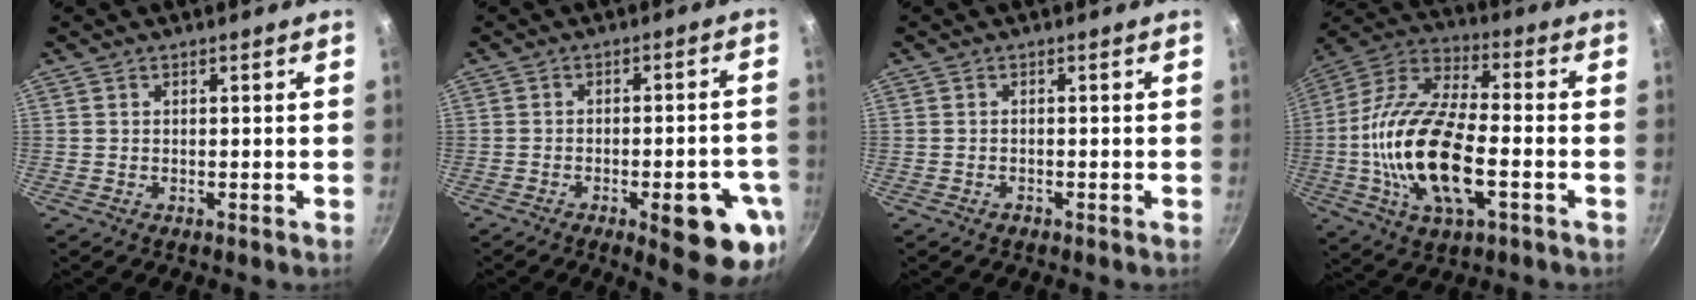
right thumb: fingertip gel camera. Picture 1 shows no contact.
{"total": 13.6, "force": [-5.3, 4.1, 11.8], "torque": [-0.123, 0.019, -0.064]}
{"total": 0.8, "force": [-0.6, 0.4, 0.3], "torque": [-0.011, 0.006, -0.011]}
{"total": 21.1, "force": [-4.0, 9.2, 18.5], "torque": [-0.356, 0.025, -0.090]}